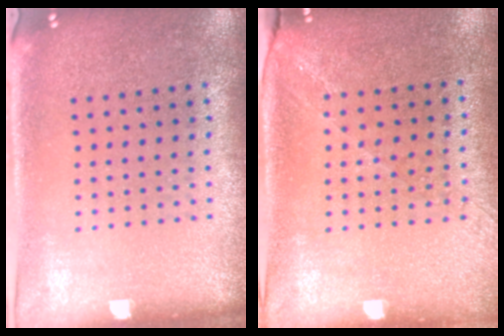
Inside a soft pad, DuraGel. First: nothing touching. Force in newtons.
{"total": 1.3, "press": 1.1, "slide": 0.7}